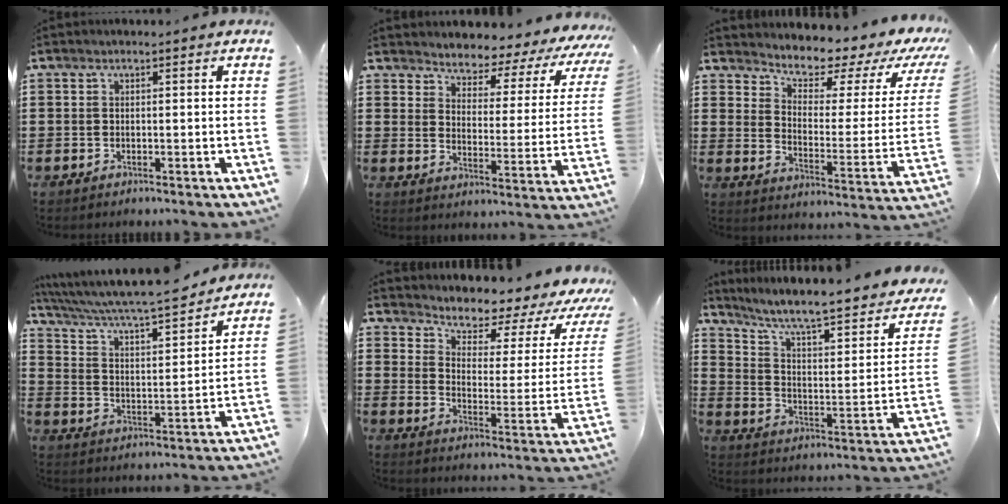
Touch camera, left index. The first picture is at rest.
{"total": 3.1, "force": [3.0, 1.0, 0.4], "torque": [-0.025, -0.034, 0.039]}
{"total": 5.1, "force": [4.6, 1.9, 1.4], "torque": [-0.043, -0.042, 0.070]}
{"total": 5.9, "force": [5.3, 0.3, 2.5], "torque": [-0.073, -0.039, 0.083]}
{"total": 4.3, "force": [3.8, 1.6, 1.1], "torque": [-0.043, -0.037, 0.056]}
{"total": 6.8, "force": [4.9, 0.8, 4.6], "torque": [-0.112, -0.043, 0.073]}